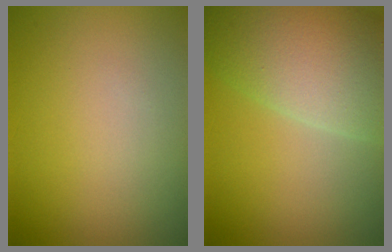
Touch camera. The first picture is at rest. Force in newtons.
{"total": 9.6, "press": 9.5, "slide": 0.9}